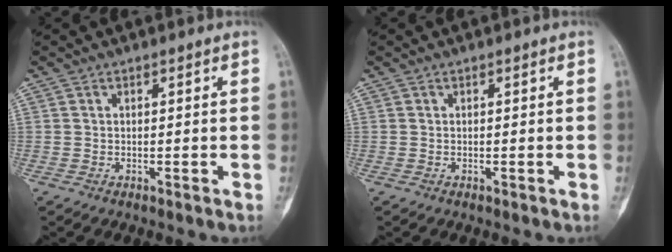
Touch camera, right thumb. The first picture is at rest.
{"total": 0.0}